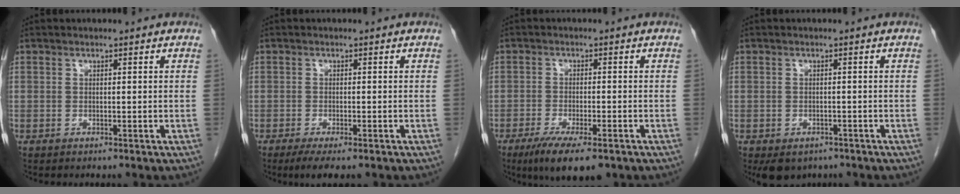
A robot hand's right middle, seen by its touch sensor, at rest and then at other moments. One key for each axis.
{"total": 5.0, "fx": -3.6, "fy": 1.1, "fz": 3.3, "tx": -0.048, "ty": -0.012, "tz": -0.052}
{"total": 9.0, "fx": -6.0, "fy": 2.2, "fz": 6.3, "tx": -0.099, "ty": -0.017, "tz": -0.093}
{"total": 5.2, "fx": -3.7, "fy": 3.2, "fz": 1.6, "tx": -0.017, "ty": 0.002, "tz": -0.048}